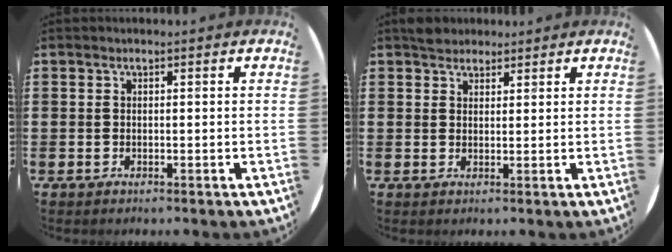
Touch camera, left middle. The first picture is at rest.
{"total": 2.3, "force": [2.1, 1.0, -0.1], "torque": [0.006, 0.003, 0.041]}